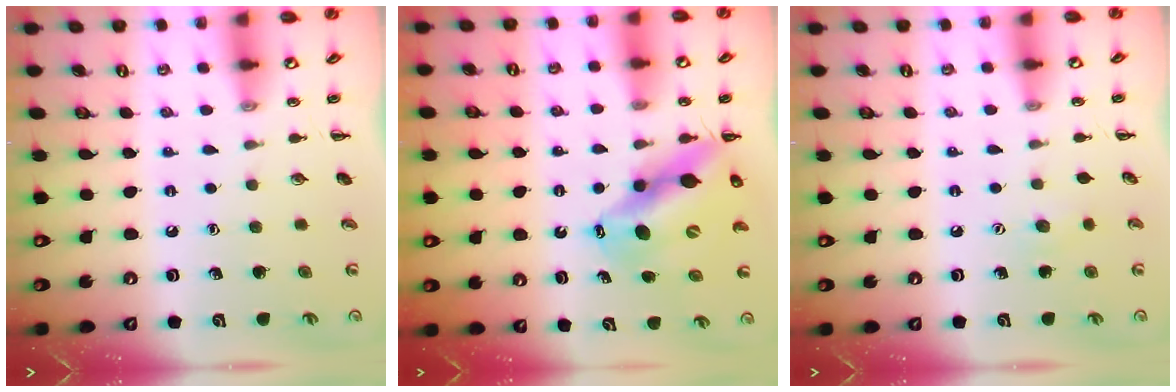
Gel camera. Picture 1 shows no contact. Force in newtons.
{"total": 13.6, "press": 13.1, "slide": 3.5}
{"total": 4.8, "press": 4.7, "slide": 1.2}